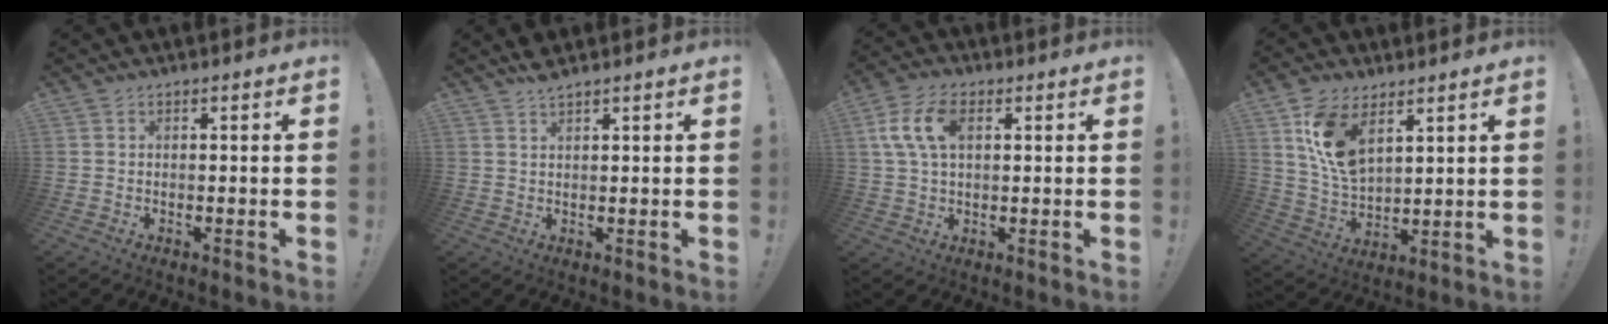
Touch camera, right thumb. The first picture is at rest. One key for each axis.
{"total": 2.7, "fx": 2.4, "fy": 0.5, "fz": 1.3, "tx": -0.012, "ty": -0.018, "tz": 0.039}
{"total": 10.1, "fx": 2.8, "fy": 5.9, "fz": 7.6, "tx": -0.142, "ty": 0.006, "tz": 0.052}
{"total": 12.4, "fx": 6.8, "fy": 7.0, "fz": 7.7, "tx": -0.147, "ty": -0.021, "tz": 0.131}